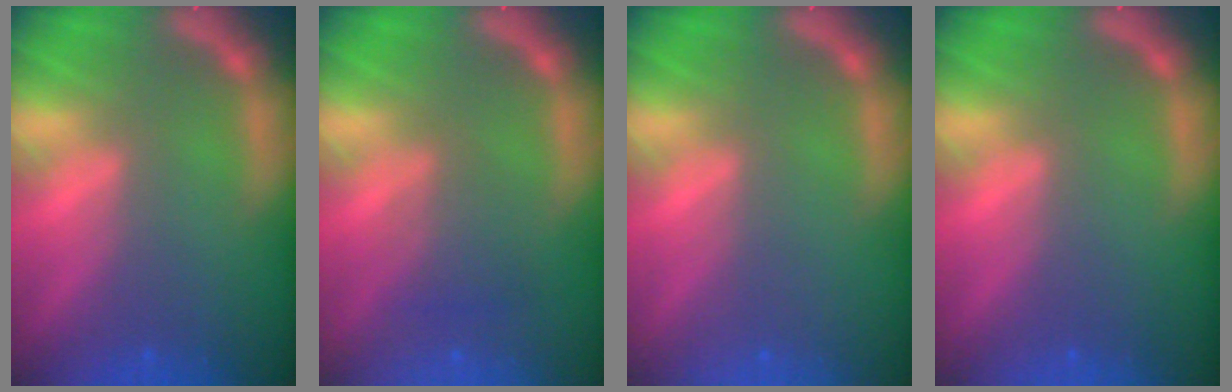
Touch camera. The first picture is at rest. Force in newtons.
{"total": 2.5}
{"total": 0.0}
{"total": 0.0}